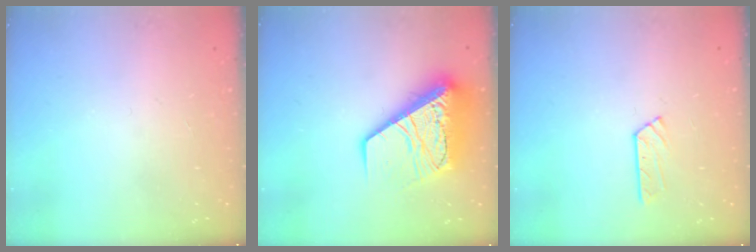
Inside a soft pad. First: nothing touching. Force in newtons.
{"total": 15.8, "press": 15.7, "slide": 1.7}
{"total": 3.0, "press": 3.0, "slide": 0.4}